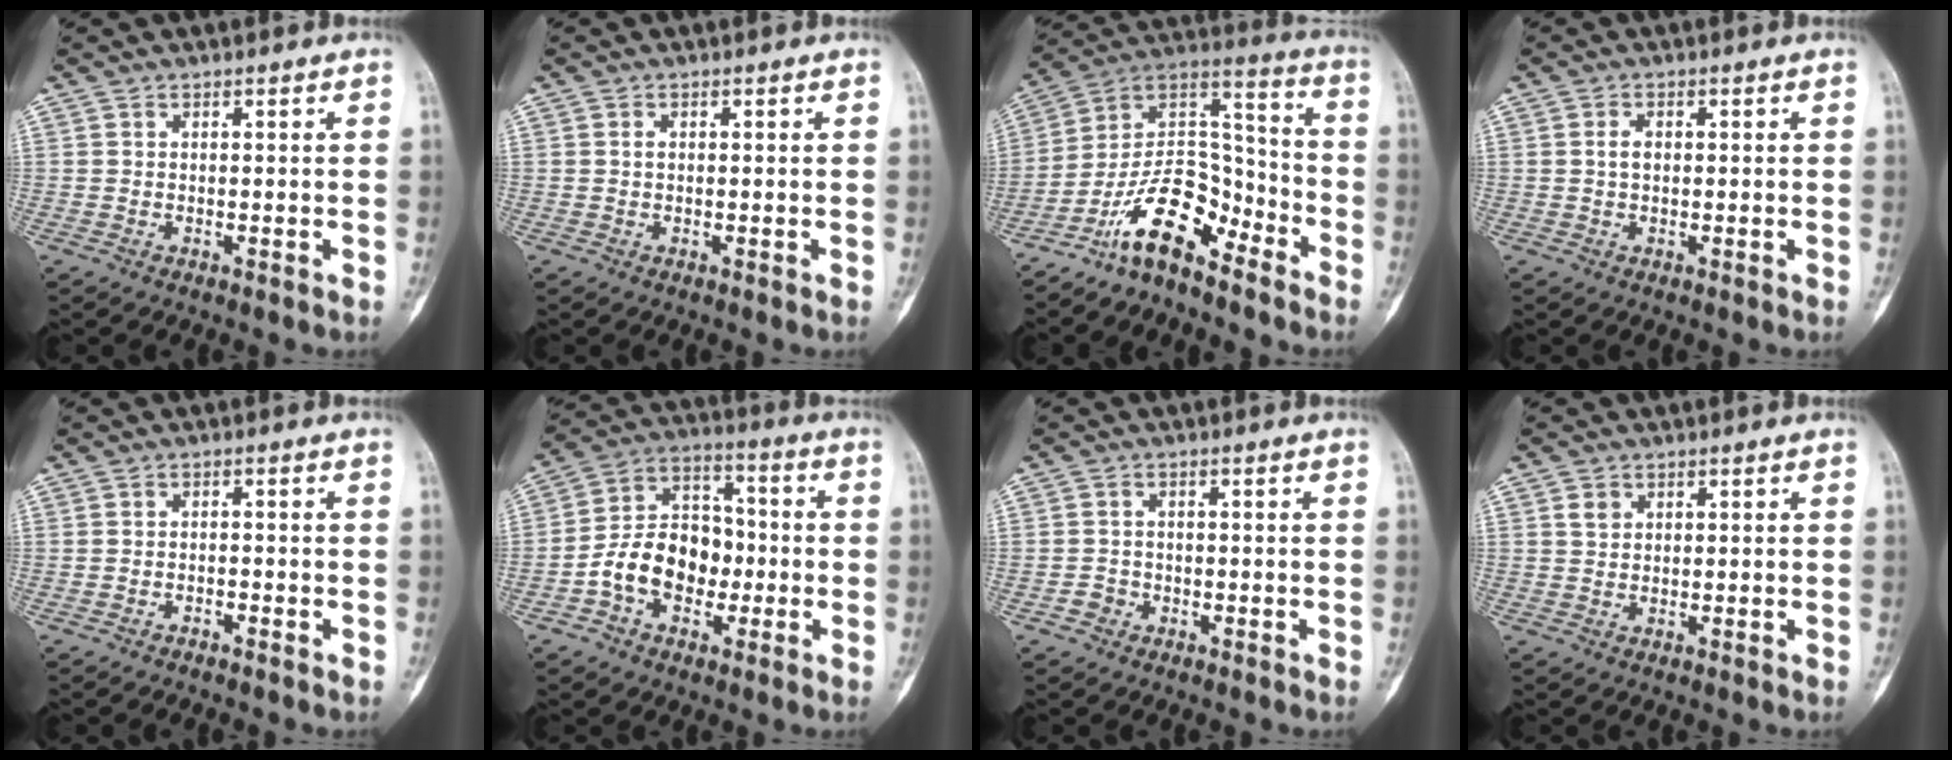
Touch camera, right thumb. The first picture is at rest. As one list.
[{"total": 0.6, "force": [0.1, 0.4, 0.5], "torque": [-0.008, 0.001, 0.000]}, {"total": 13.9, "force": [-9.8, 5.8, 8.0], "torque": [-0.122, 0.099, -0.189]}, {"total": 1.8, "force": [0.2, 1.1, 1.4], "torque": [-0.025, 0.005, 0.002]}, {"total": 1.0, "force": [-1.0, 0.3, 0.3], "torque": [-0.008, 0.010, -0.016]}, {"total": 13.4, "force": [-3.2, 9.7, 8.6], "torque": [-0.116, 0.047, -0.063]}, {"total": 2.0, "force": [-1.0, 1.6, 0.3], "torque": [0.003, 0.011, -0.022]}, {"total": 1.9, "force": [0.9, 1.5, 0.8], "torque": [-0.007, -0.003, 0.016]}]